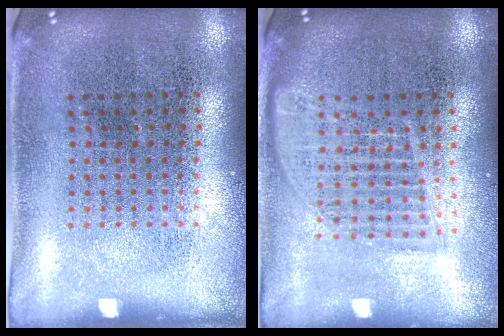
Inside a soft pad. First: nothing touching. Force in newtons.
{"total": 1.6, "press": 1.5, "slide": 0.7}